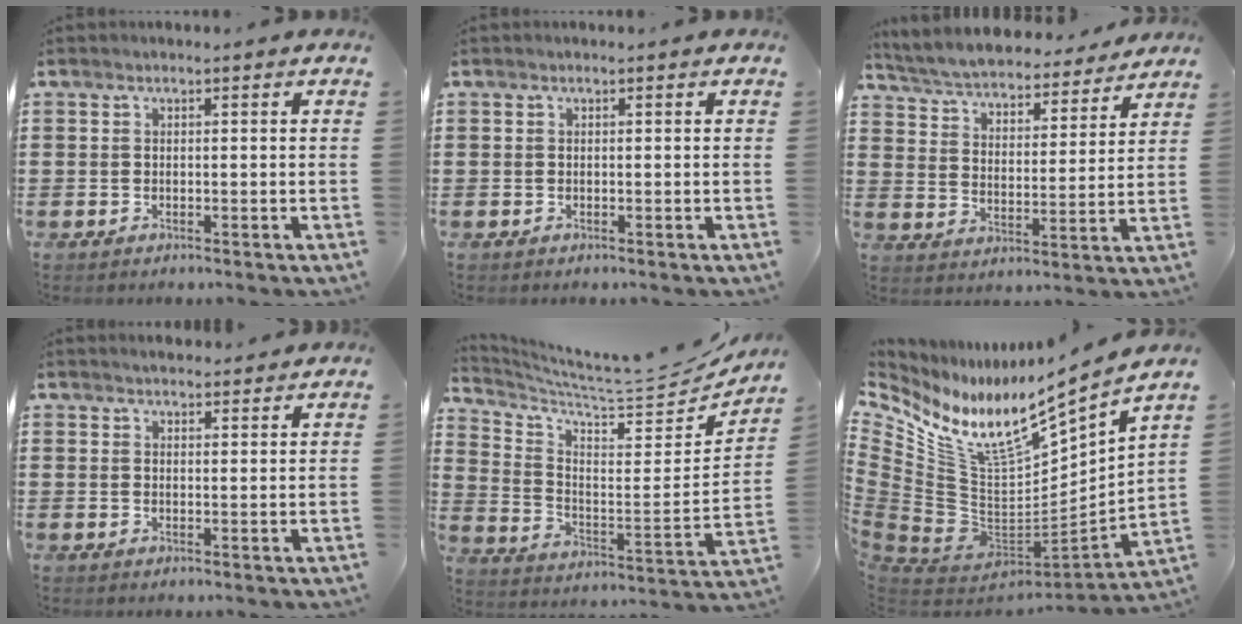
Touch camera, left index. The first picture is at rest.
{"total": 0.0}
{"total": 5.3, "force": [5.2, 0.1, 1.0], "torque": [-0.046, -0.040, 0.086]}
{"total": 1.8, "force": [1.8, 0.2, 0.0], "torque": [-0.004, 0.002, 0.035]}
{"total": 6.2, "force": [5.7, 0.7, 2.3], "torque": [-0.069, -0.058, 0.089]}
{"total": 12.0, "force": [6.7, 4.1, 9.0], "torque": [-0.182, -0.059, 0.105]}